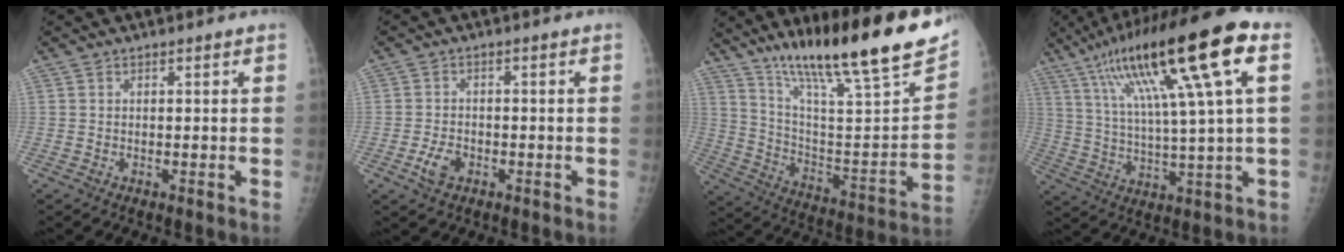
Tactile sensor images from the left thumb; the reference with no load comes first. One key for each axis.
{"total": 3.8, "fx": -1.7, "fy": 2.4, "fz": 2.4, "tx": -0.045, "ty": 0.008, "tz": -0.031}
{"total": 28.8, "fx": 19.4, "fy": 5.2, "fz": 20.7, "tx": -0.304, "ty": -0.059, "tz": 0.315}
{"total": 22.2, "fx": 9.1, "fy": 2.6, "fz": 20.0, "tx": -0.352, "ty": 0.007, "tz": 0.150}